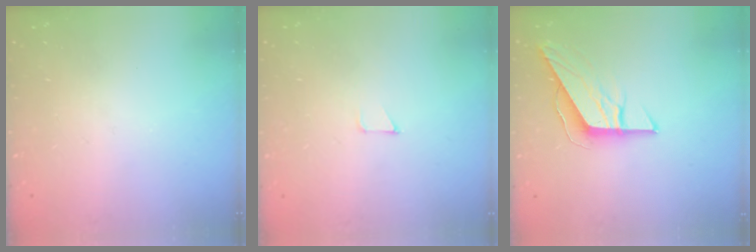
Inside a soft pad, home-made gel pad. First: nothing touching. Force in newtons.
{"total": 2.6, "press": 2.6, "slide": 0.2}
{"total": 9.2, "press": 9.2, "slide": 0.6}